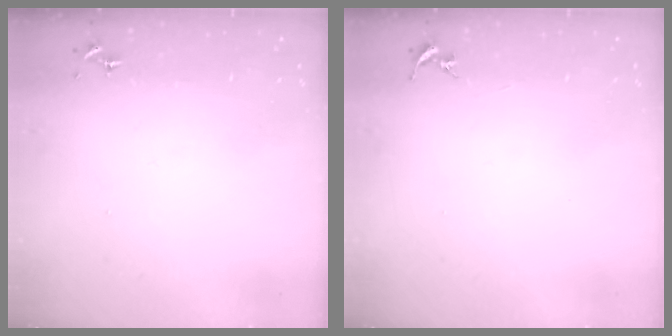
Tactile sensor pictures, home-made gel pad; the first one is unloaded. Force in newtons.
{"total": 0.0}